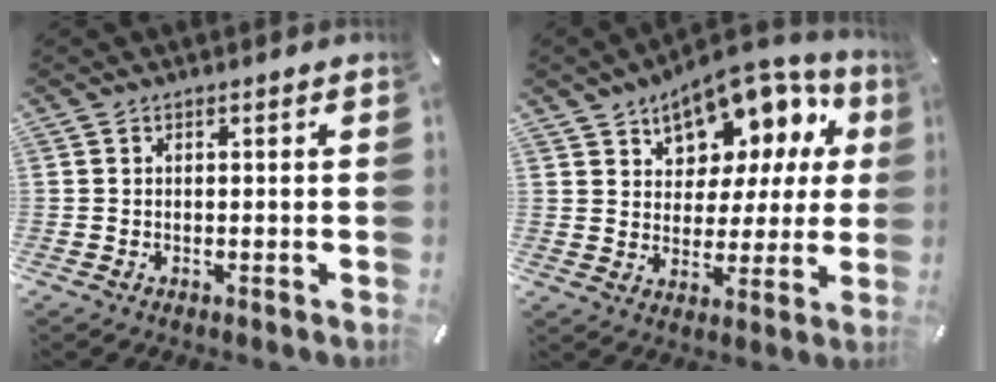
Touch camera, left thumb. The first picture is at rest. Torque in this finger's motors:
{"motor_torque": [2.50, 2.50, 0.30, -0.13, 0.16]}